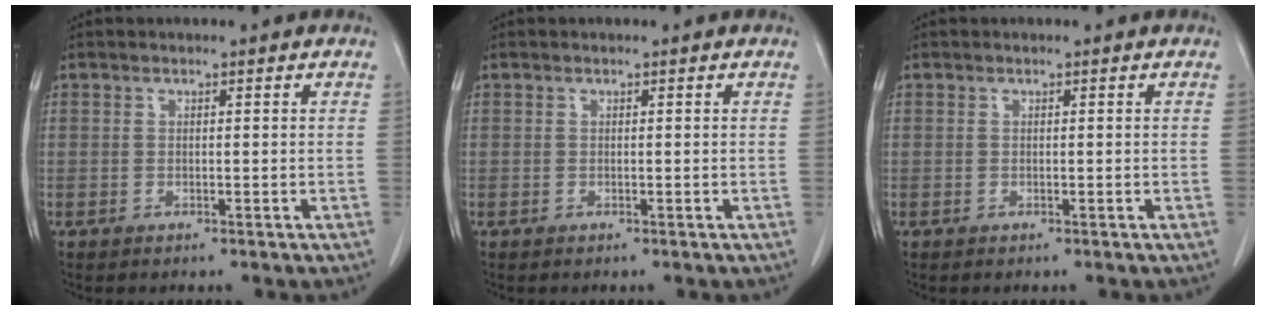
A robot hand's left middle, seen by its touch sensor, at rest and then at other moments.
{"total": 0.0}
{"total": 0.0}